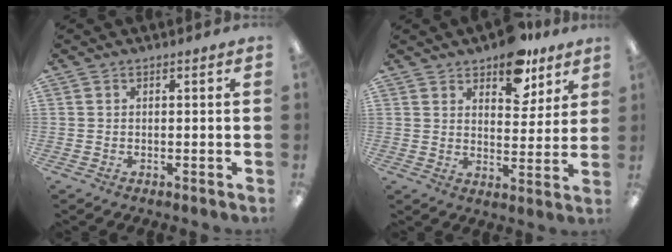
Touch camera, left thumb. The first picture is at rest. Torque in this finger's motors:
{"motor_torque": [1.31, 0.82, 1.09, -1.09, 0.02]}